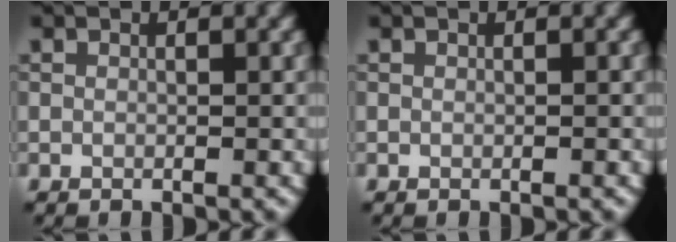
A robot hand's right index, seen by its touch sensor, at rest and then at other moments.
{"total": 0.0}